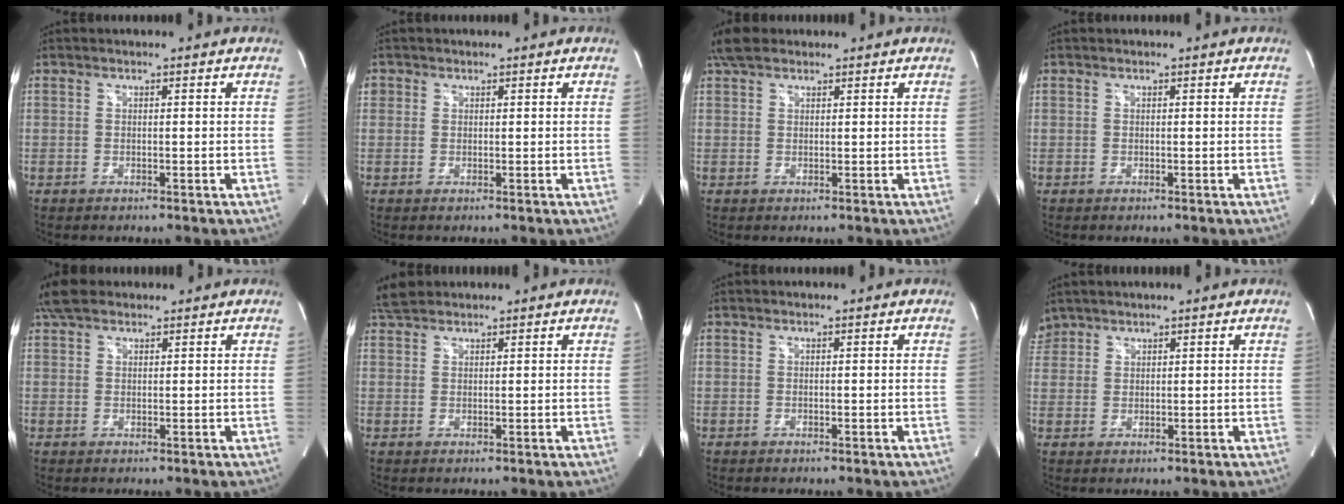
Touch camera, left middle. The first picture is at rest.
{"total": 1.4, "force": [0.7, 1.2, 0.2], "torque": [0.003, 0.004, 0.011]}
{"total": 3.7, "force": [2.9, 1.8, 1.5], "torque": [-0.039, 0.022, 0.055]}
{"total": 0.0}
{"total": 4.4, "force": [3.5, 2.1, 1.7], "torque": [-0.044, 0.024, 0.068]}
{"total": 3.0, "force": [2.8, 1.0, 0.5], "torque": [-0.021, 0.014, 0.054]}
{"total": 0.0}
{"total": 3.2, "force": [2.8, 1.5, 0.0], "torque": [-0.002, 0.017, 0.058]}